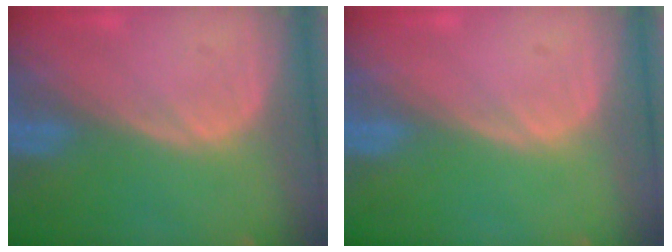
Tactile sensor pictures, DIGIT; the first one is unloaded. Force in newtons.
{"total": 0.0}